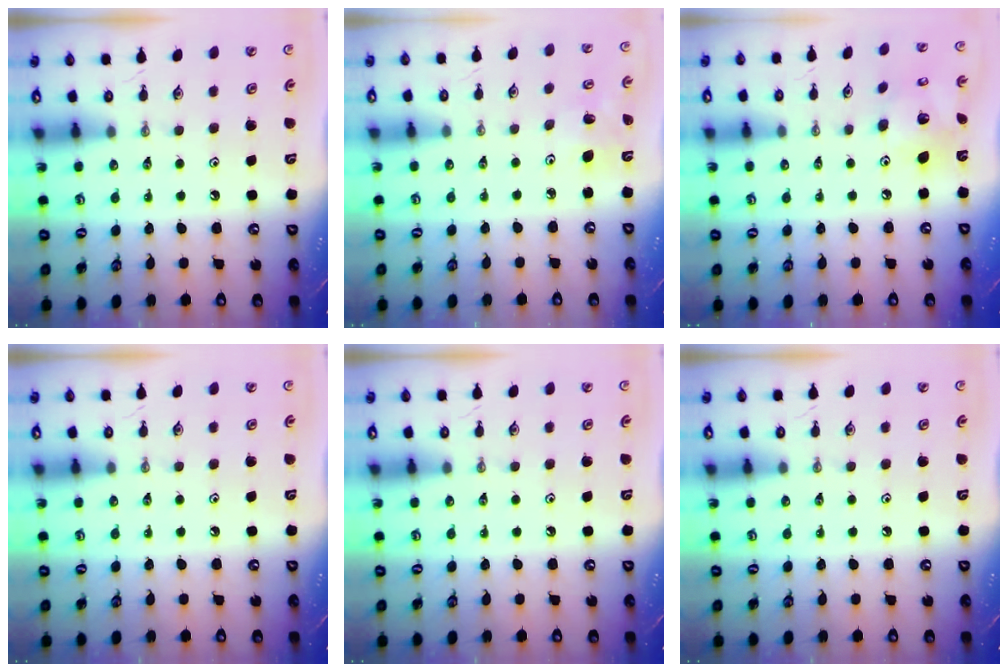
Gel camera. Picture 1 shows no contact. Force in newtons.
{"total": 4.3, "press": 4.1, "slide": 1.2}
{"total": 10.2, "press": 10.1, "slide": 0.5}
{"total": 0.0}
{"total": 0.0}
{"total": 0.0}